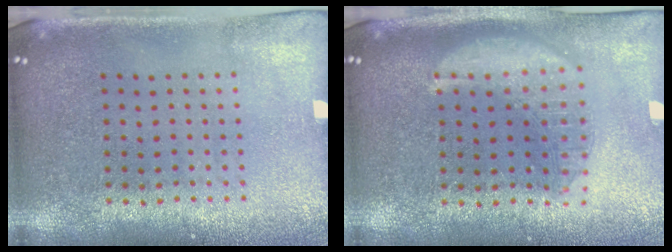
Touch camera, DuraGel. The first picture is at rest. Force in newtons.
{"total": 2.8, "press": 2.7, "slide": 0.4}